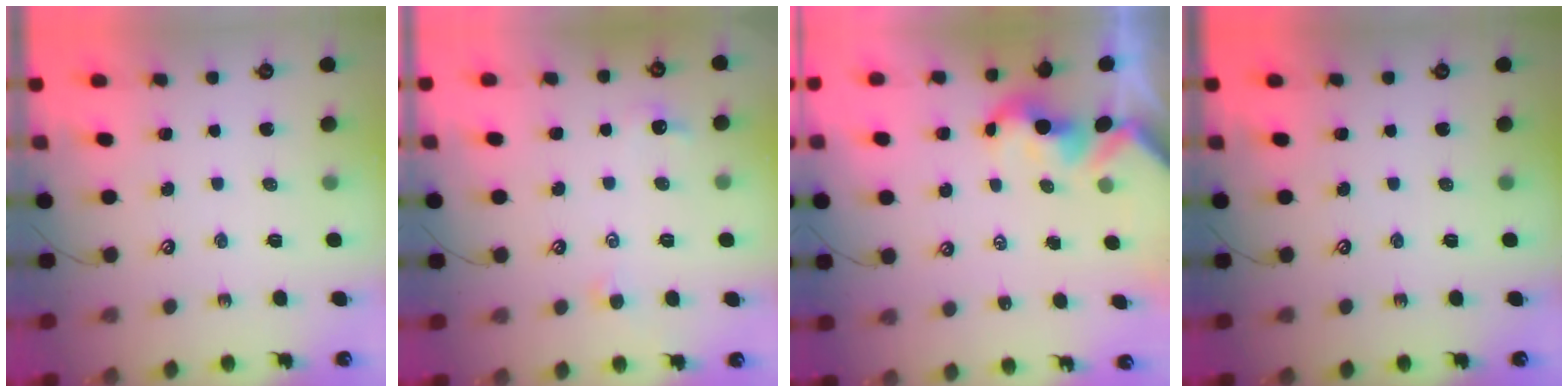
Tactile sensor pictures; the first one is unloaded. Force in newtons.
{"total": 0.8, "press": 0.7, "slide": 0.4}
{"total": 2.5, "press": 2.5, "slide": 0.2}
{"total": 0.0}